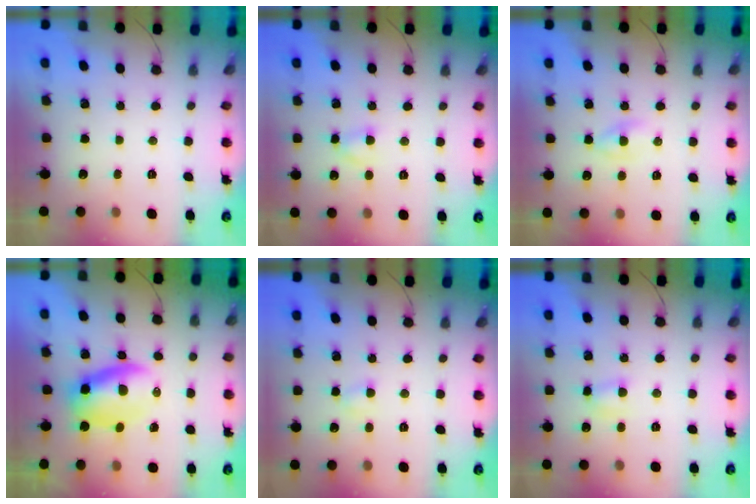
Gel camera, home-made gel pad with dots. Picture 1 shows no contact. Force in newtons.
{"total": 2.9, "press": 2.7, "slide": 1.2}
{"total": 2.7, "press": 2.4, "slide": 1.1}
{"total": 6.9, "press": 6.6, "slide": 2.0}
{"total": 3.0, "press": 2.9, "slide": 0.8}
{"total": 4.3, "press": 4.2, "slide": 1.1}